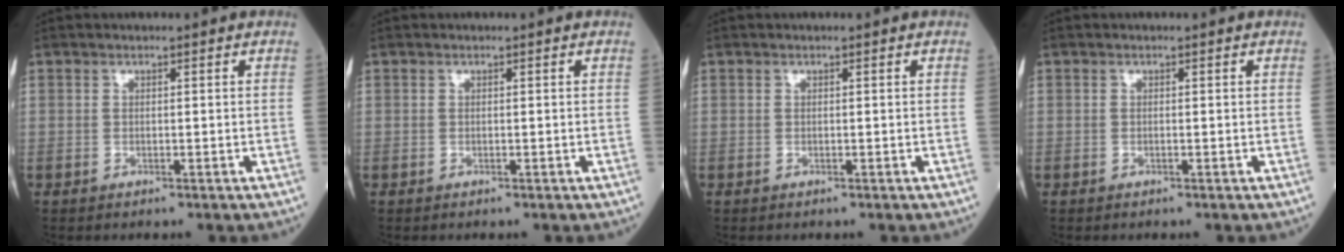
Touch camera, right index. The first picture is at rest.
{"total": 0.0}
{"total": 0.0}
{"total": 0.0}